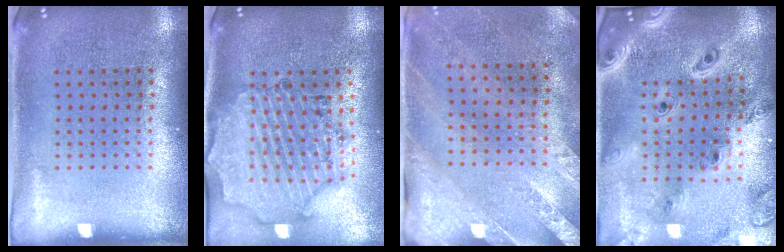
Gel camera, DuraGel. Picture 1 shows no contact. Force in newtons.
{"total": 1.8, "press": 1.8, "slide": 0.3}
{"total": 2.5, "press": 2.1, "slide": 1.4}
{"total": 2.7, "press": 2.4, "slide": 1.3}